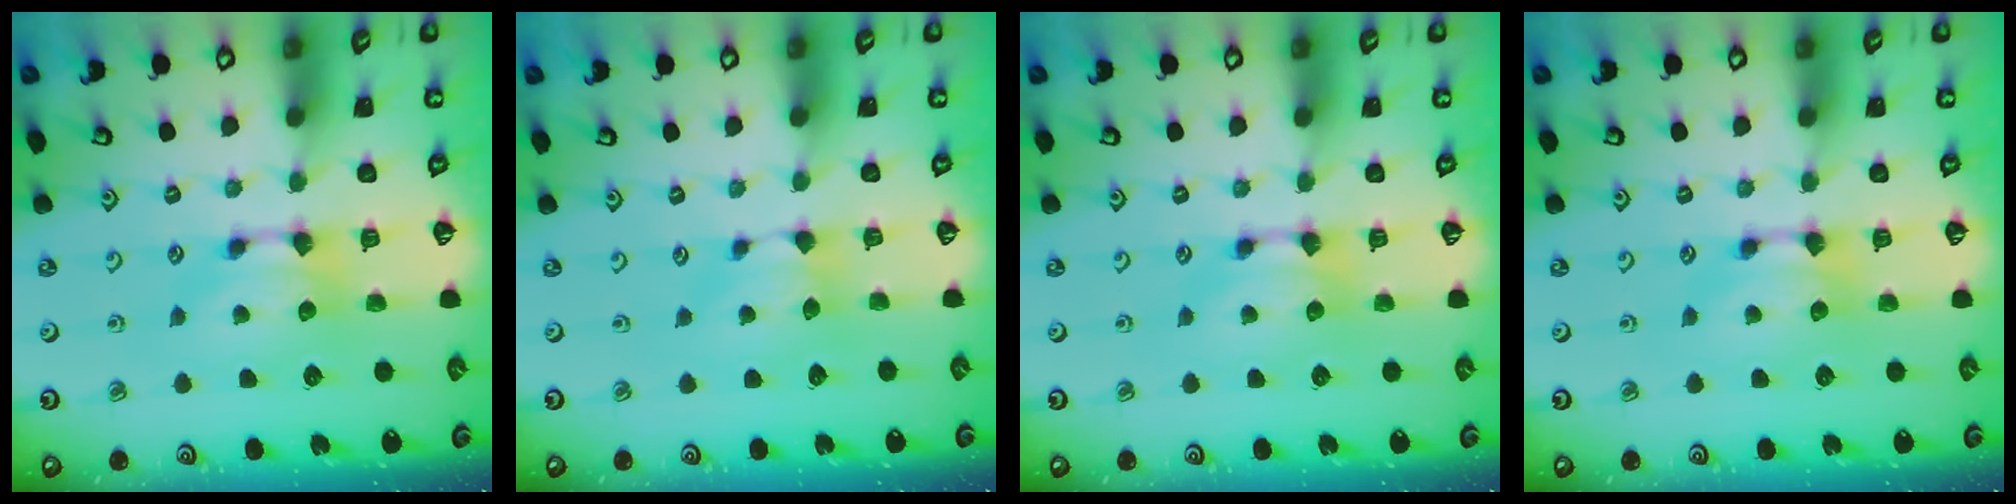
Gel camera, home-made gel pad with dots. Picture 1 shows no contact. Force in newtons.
{"total": 1.3, "press": 1.2, "slide": 0.6}
{"total": 0.0}
{"total": 0.0}